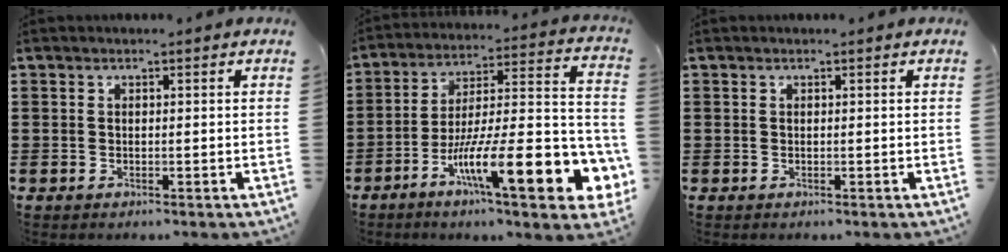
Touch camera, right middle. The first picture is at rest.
{"total": 15.8, "force": [-6.9, 2.5, 14.0], "torque": [-0.228, -0.018, -0.117]}
{"total": 0.0}